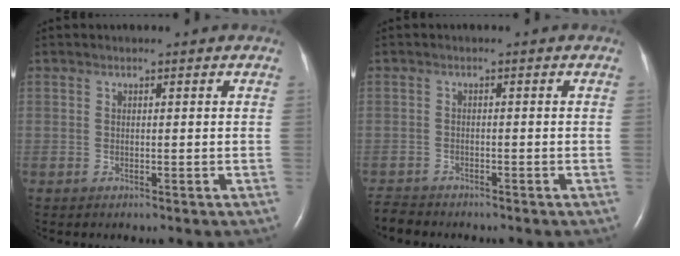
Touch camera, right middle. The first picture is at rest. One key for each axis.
{"total": 2.9, "fx": -2.9, "fy": 0.6, "fz": 0.0, "tx": -0.003, "ty": -0.012, "tz": -0.052}